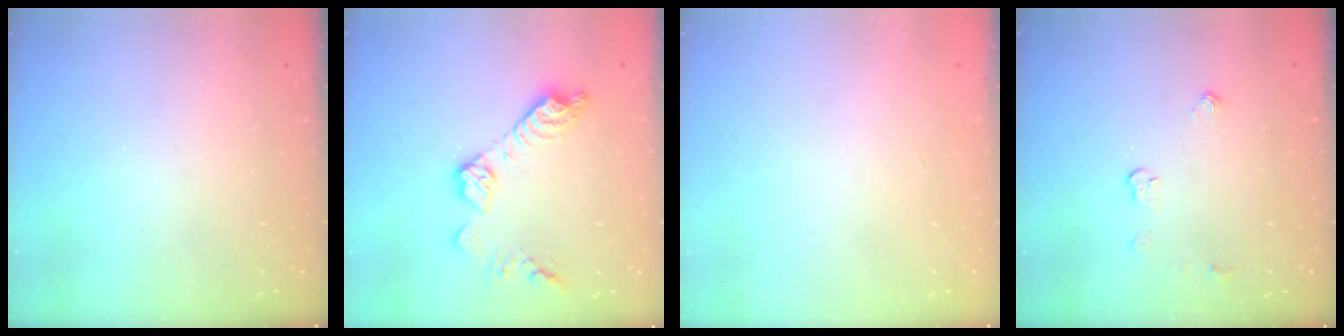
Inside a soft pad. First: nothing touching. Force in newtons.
{"total": 12.8, "press": 12.8, "slide": 0.7}
{"total": 0.0}
{"total": 3.8, "press": 3.8, "slide": 0.6}